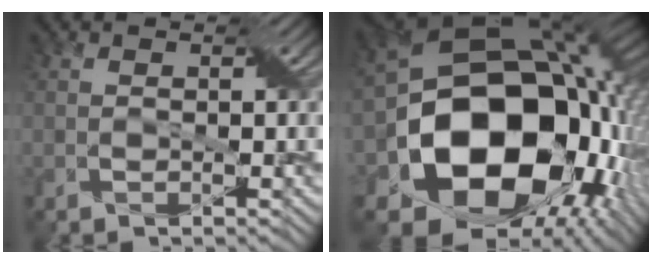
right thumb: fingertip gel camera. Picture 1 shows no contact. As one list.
[{"total": 21.8, "force": [-3.8, 16.5, 13.7], "torque": [-0.291, -0.047, -0.050]}]